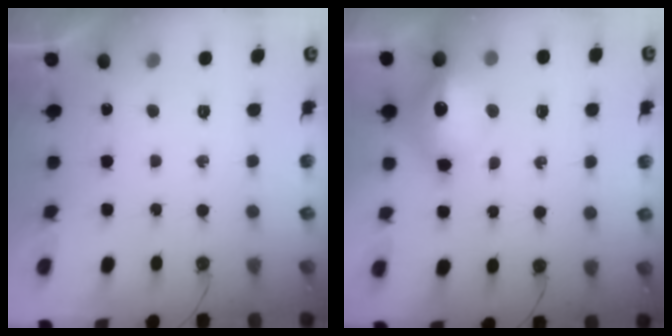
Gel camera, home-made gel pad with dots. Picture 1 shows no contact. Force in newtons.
{"total": 20.4, "press": 16.2, "slide": 12.4}